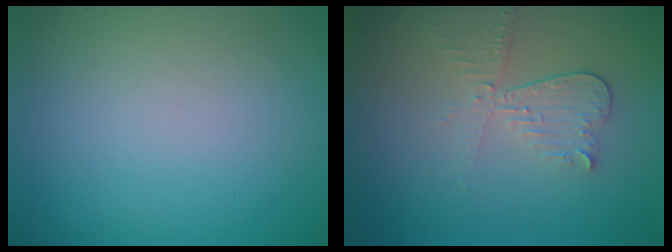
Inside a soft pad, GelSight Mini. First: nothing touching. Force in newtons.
{"total": 3.0, "press": 2.6, "slide": 1.5}